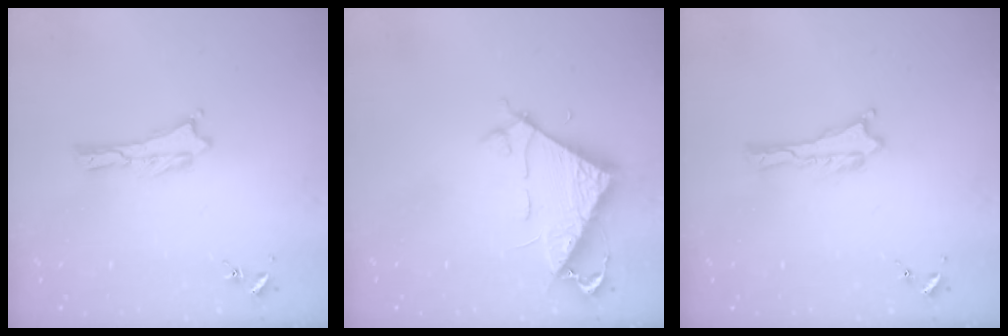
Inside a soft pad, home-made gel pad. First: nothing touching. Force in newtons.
{"total": 7.1, "press": 7.1, "slide": 0.4}
{"total": 0.0}